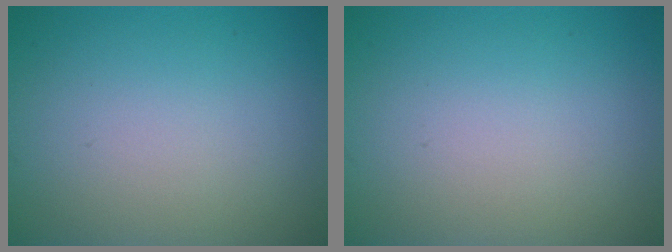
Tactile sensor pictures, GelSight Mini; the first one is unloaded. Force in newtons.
{"total": 0.0}